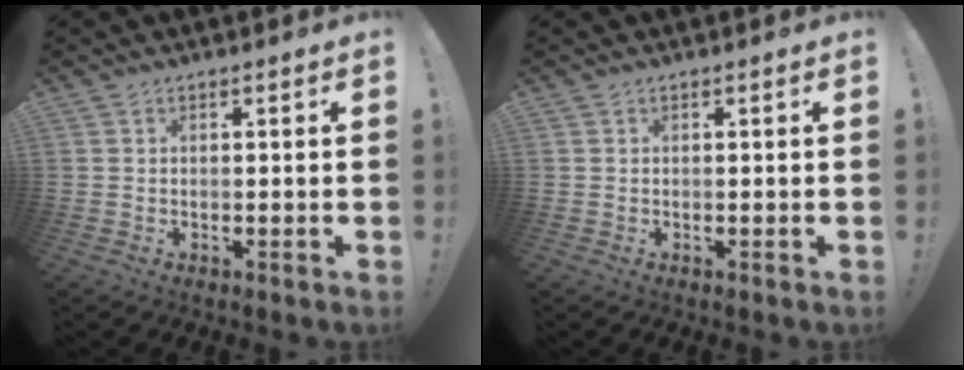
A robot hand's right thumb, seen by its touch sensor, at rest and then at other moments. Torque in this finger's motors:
{"motor_torque": [0.00, 0.00, 0.06, -0.11, 0.01]}